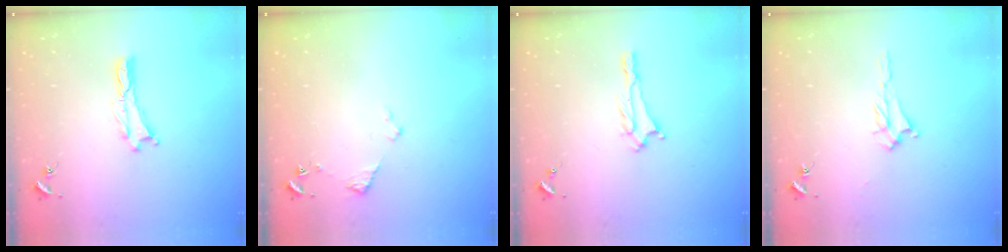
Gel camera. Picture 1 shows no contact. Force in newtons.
{"total": 2.2, "press": 2.2, "slide": 0.3}
{"total": 0.8, "press": 0.8, "slide": 0.1}
{"total": 2.4, "press": 2.4, "slide": 0.5}